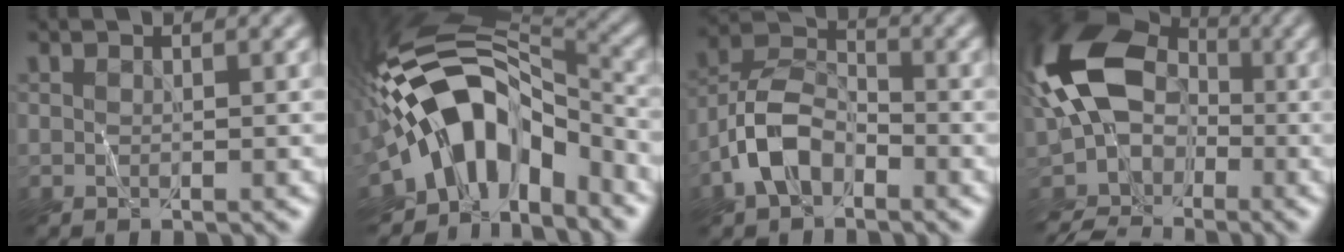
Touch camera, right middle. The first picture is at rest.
{"total": 12.8, "force": [-4.2, 7.3, 9.6], "torque": [-0.141, 0.028, -0.084]}
{"total": 4.8, "force": [-2.6, 2.9, 2.8], "torque": [-0.053, 0.017, -0.057]}
{"total": 11.4, "force": [-2.4, 8.4, 7.3], "torque": [-0.151, 0.007, -0.058]}